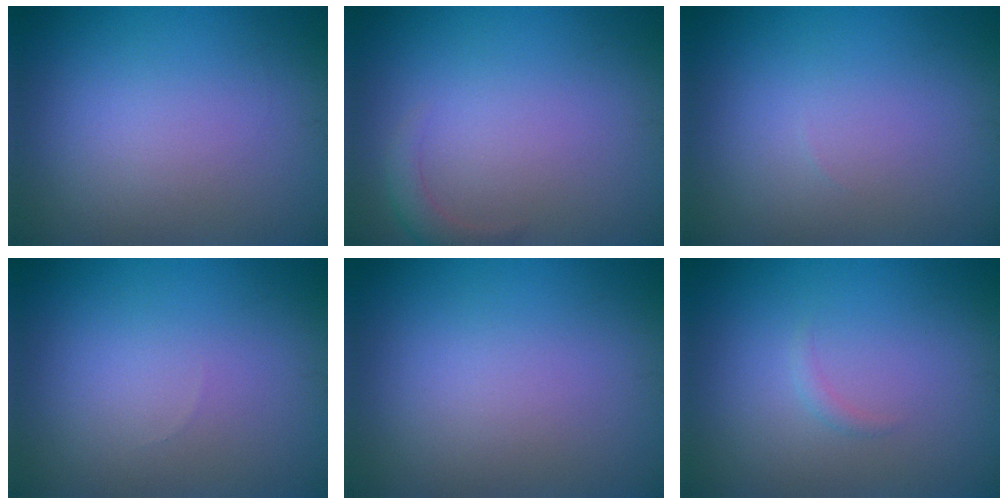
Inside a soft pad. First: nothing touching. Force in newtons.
{"total": 1.6, "press": 1.6, "slide": 0.3}
{"total": 0.0}
{"total": 0.0}
{"total": 0.0}
{"total": 0.6, "press": 0.6, "slide": 0.1}